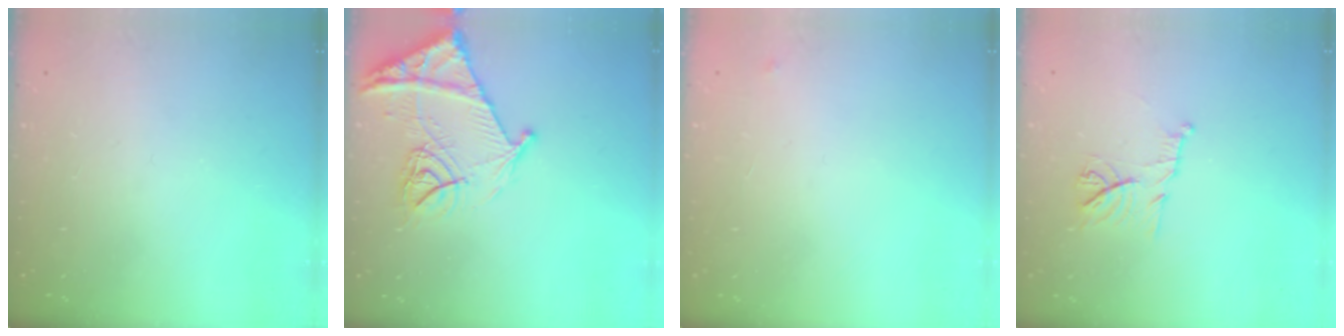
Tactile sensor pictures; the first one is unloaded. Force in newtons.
{"total": 15.9, "press": 15.8, "slide": 1.6}
{"total": 2.5, "press": 2.4, "slide": 0.4}
{"total": 9.5, "press": 9.5, "slide": 0.2}